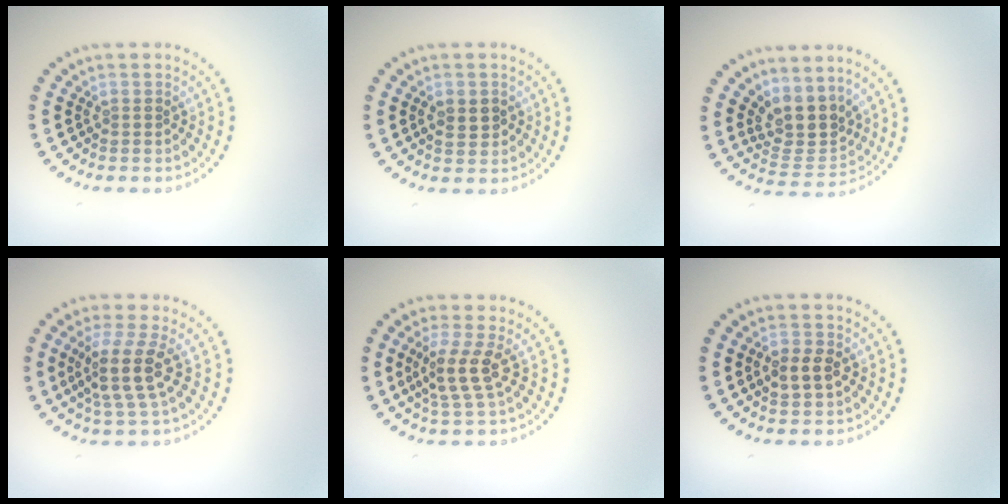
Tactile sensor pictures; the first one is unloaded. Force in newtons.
{"total": 1.5, "press": 1.5, "slide": 0.1}
{"total": 4.0, "press": 3.2, "slide": 2.5}
{"total": 4.1, "press": 3.1, "slide": 2.6}
{"total": 3.2, "press": 2.8, "slide": 1.6}
{"total": 2.5, "press": 2.5, "slide": 0.2}